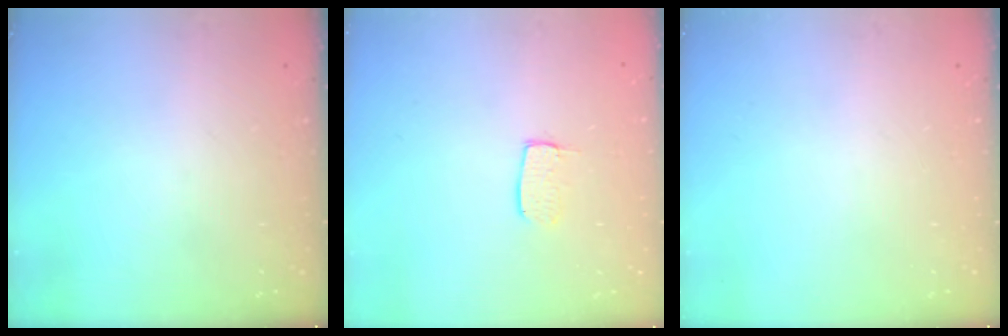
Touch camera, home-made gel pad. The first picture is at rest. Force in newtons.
{"total": 5.2, "press": 5.1, "slide": 0.5}
{"total": 0.0}